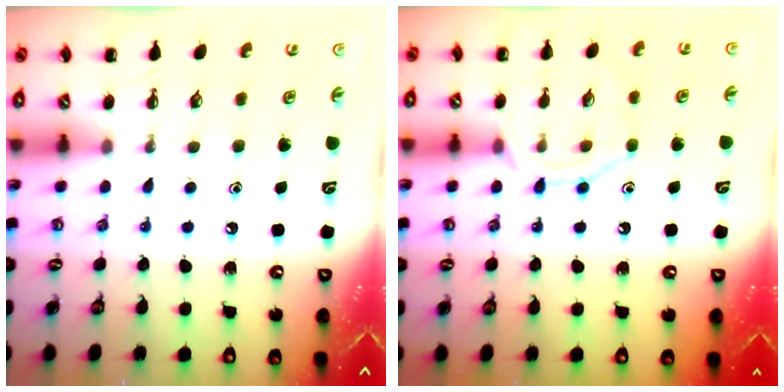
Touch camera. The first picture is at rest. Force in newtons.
{"total": 9.0, "press": 9.0, "slide": 0.8}